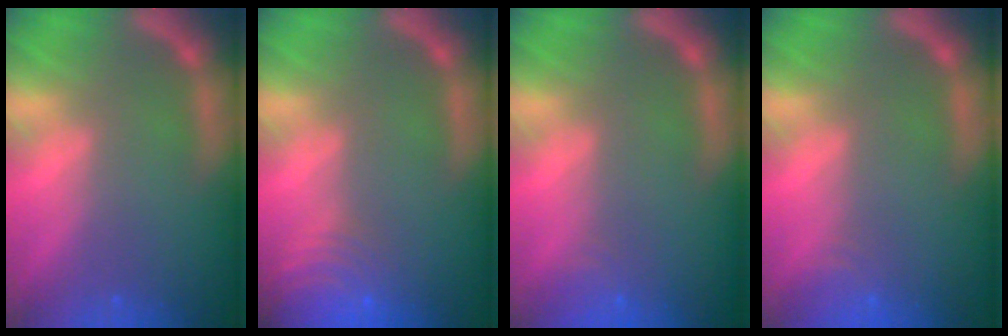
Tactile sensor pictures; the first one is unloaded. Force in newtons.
{"total": 10.0}
{"total": 1.9}
{"total": 2.4}